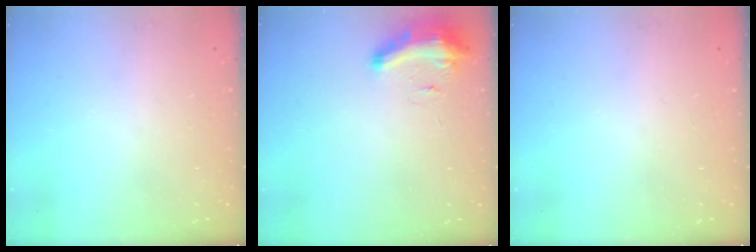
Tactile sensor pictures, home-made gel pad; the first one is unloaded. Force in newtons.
{"total": 9.3, "press": 9.2, "slide": 0.9}
{"total": 0.0}